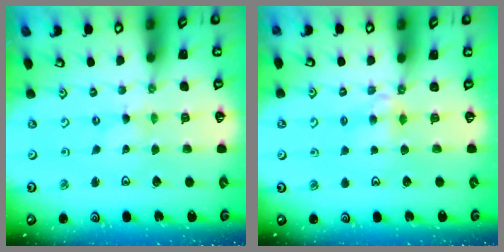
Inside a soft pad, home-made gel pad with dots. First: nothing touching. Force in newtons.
{"total": 4.3, "press": 4.3, "slide": 0.4}